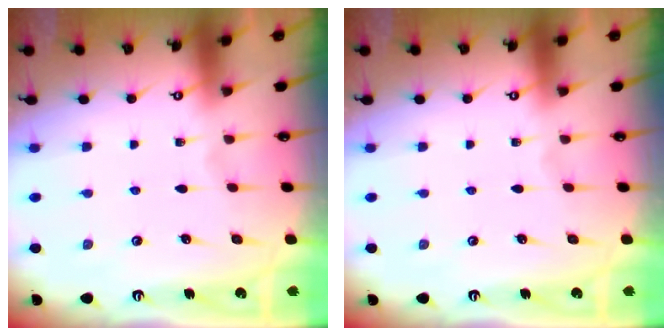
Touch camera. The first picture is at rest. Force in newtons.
{"total": 0.0}